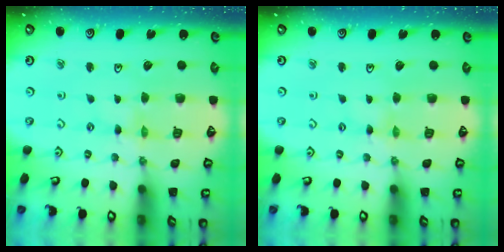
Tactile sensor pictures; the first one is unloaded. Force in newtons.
{"total": 1.7, "press": 1.7, "slide": 0.3}